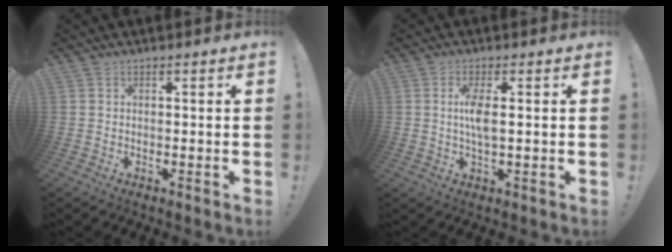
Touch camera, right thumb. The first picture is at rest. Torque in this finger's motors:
{"motor_torque": [2.47, 2.54, 0.80, -0.05, 0.01]}